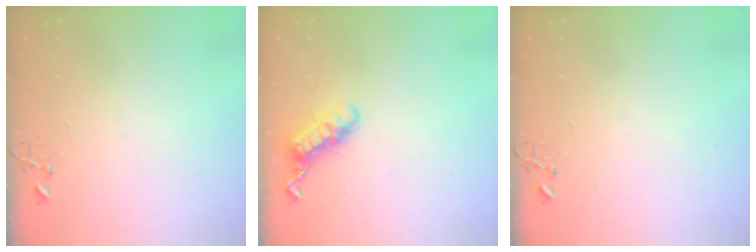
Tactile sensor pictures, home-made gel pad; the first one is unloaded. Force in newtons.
{"total": 12.2, "press": 12.2, "slide": 0.9}
{"total": 0.0}